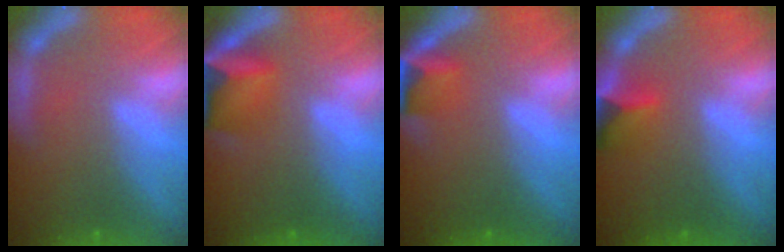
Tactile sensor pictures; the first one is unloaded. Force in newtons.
{"total": 6.4}
{"total": 3.4}
{"total": 3.4}